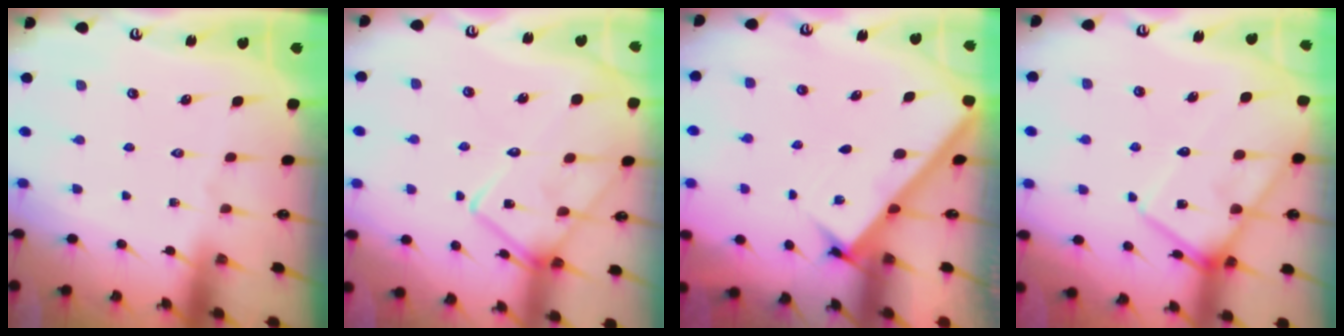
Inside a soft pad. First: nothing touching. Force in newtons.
{"total": 14.8, "press": 14.8, "slide": 1.0}
{"total": 2.7, "press": 2.7, "slide": 0.3}
{"total": 12.2, "press": 12.1, "slide": 0.7}